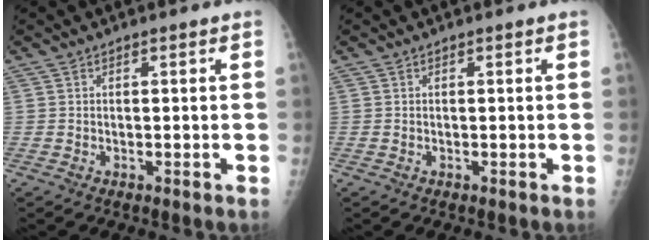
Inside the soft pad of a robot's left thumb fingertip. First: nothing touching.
{"total": 0.0}